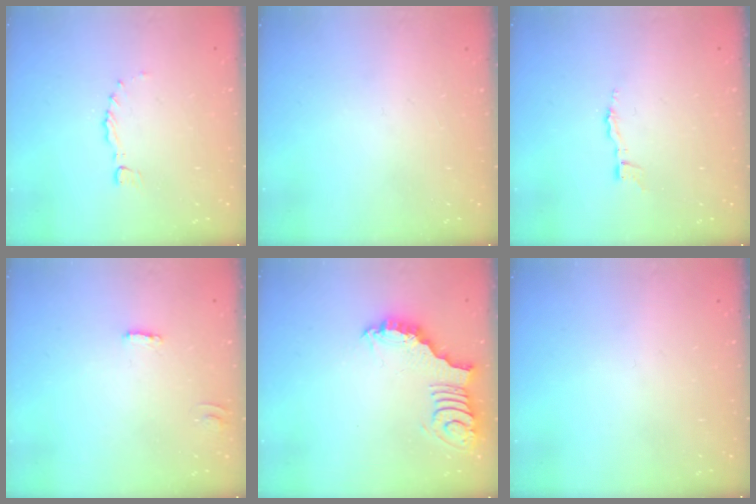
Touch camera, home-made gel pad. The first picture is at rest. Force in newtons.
{"total": 0.0}
{"total": 3.4, "press": 3.4, "slide": 0.3}
{"total": 2.0, "press": 2.0, "slide": 0.1}
{"total": 3.0, "press": 3.0, "slide": 0.6}
{"total": 0.0}